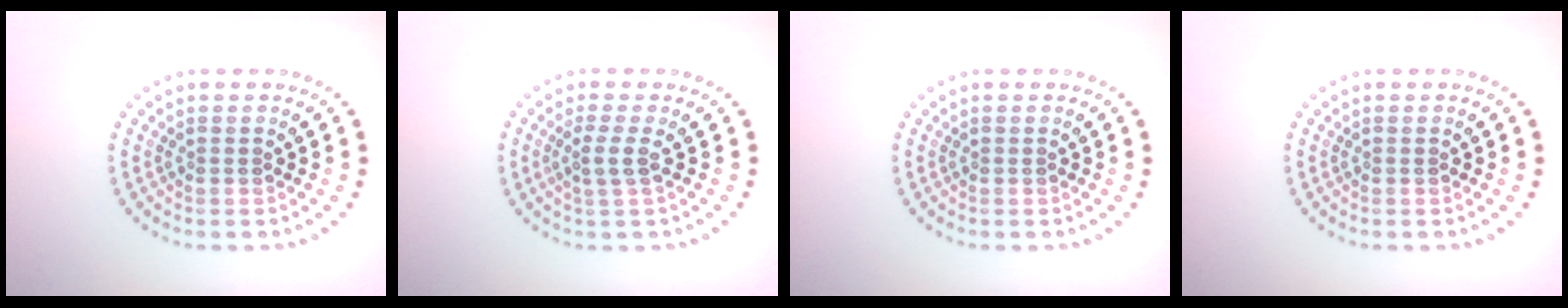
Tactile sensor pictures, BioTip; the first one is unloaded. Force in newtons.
{"total": 1.8, "press": 1.4, "slide": 1.1}
{"total": 0.0}
{"total": 0.0}